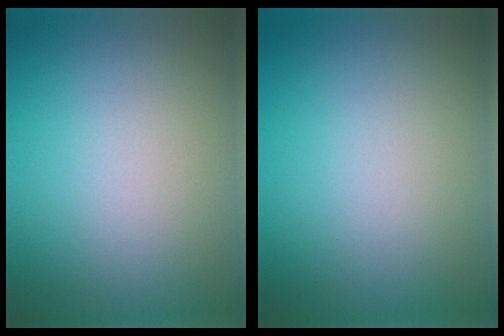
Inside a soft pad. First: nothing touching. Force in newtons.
{"total": 0.0}